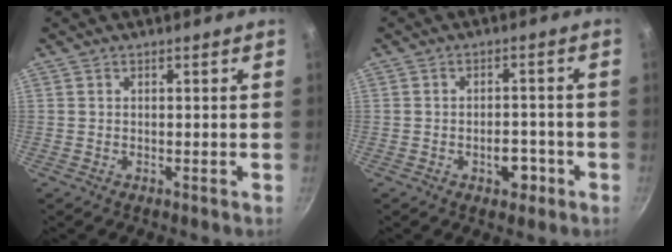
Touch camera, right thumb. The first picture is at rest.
{"total": 4.8, "force": [-2.1, 2.9, 3.2], "torque": [-0.022, 0.015, -0.028]}